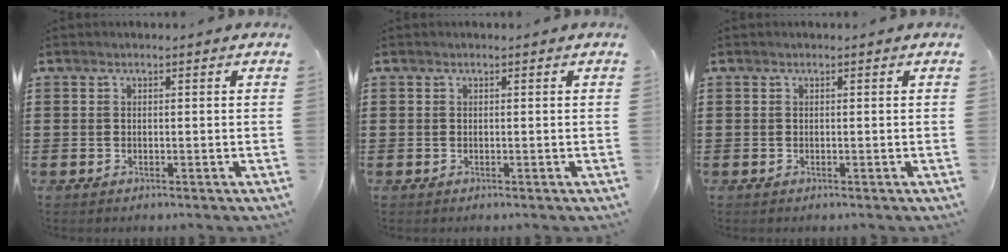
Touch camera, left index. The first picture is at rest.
{"total": 0.0}
{"total": 0.0}